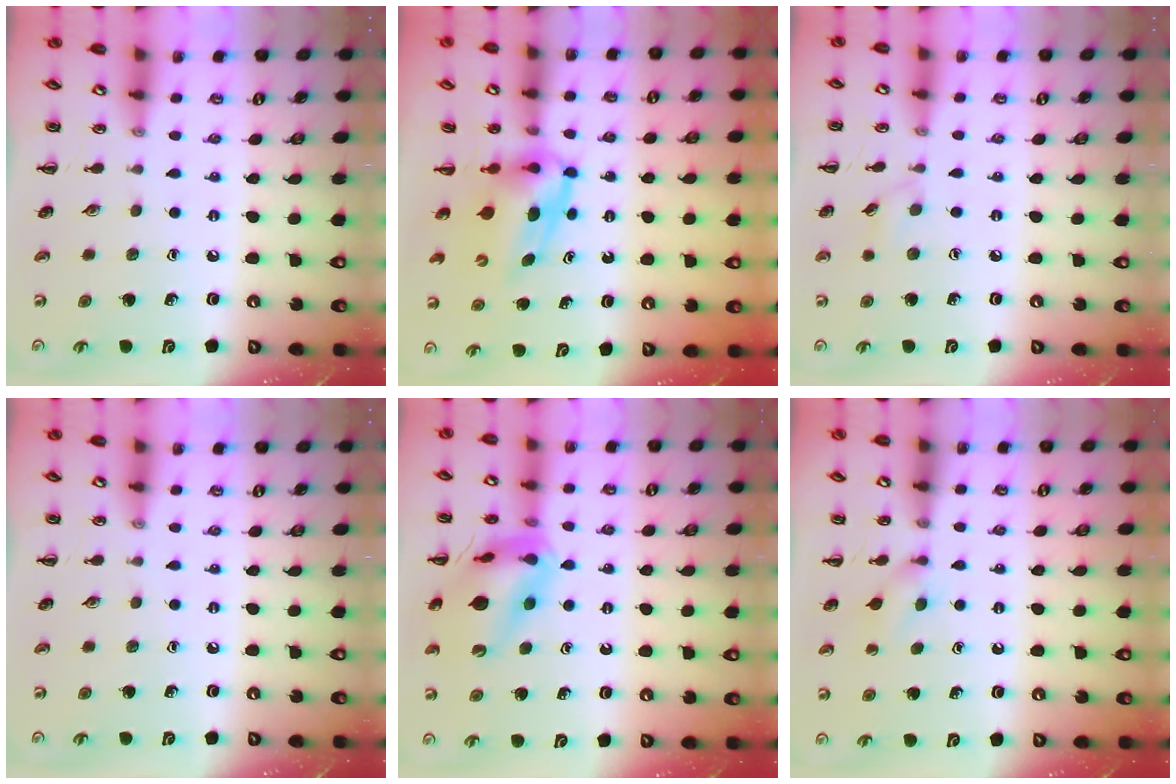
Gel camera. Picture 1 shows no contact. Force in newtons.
{"total": 6.2, "press": 6.1, "slide": 1.0}
{"total": 3.3, "press": 3.1, "slide": 1.2}
{"total": 0.0}
{"total": 14.7, "press": 14.5, "slide": 2.6}
{"total": 4.7, "press": 4.3, "slide": 1.7}